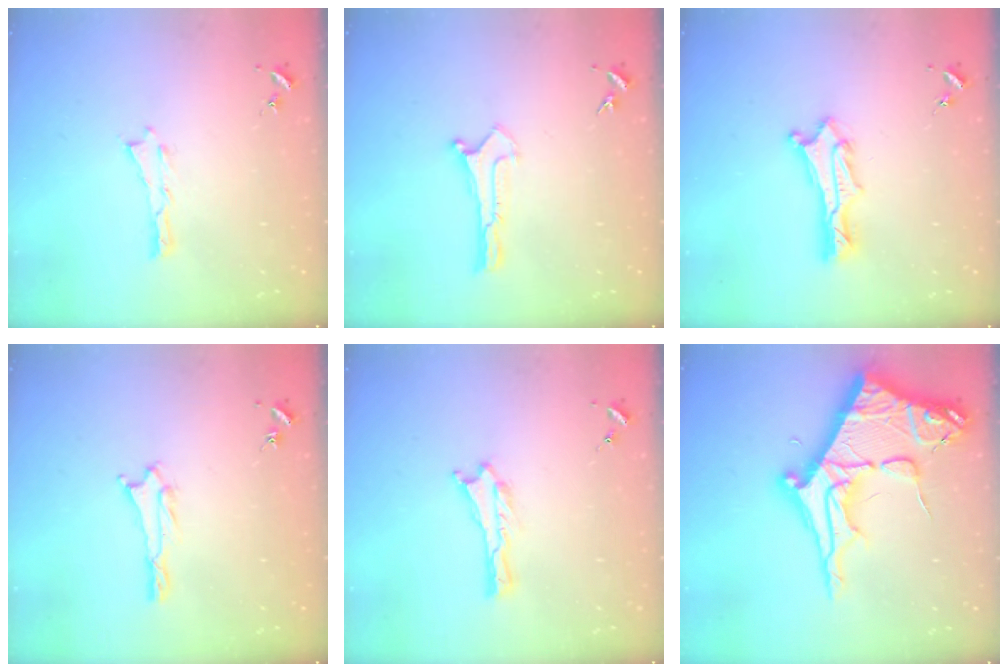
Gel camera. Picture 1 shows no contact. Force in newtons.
{"total": 0.0}
{"total": 2.4, "press": 2.4, "slide": 0.3}
{"total": 1.0, "press": 1.0, "slide": 0.1}
{"total": 0.0}
{"total": 12.4, "press": 12.4, "slide": 1.4}